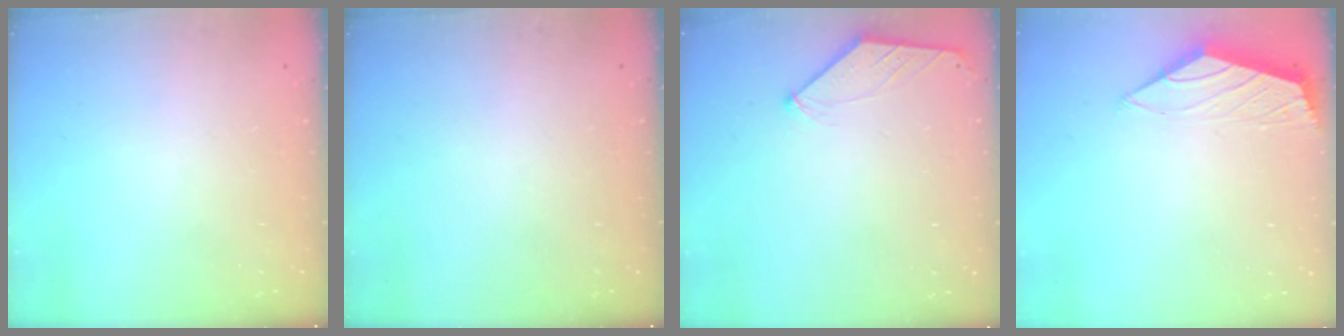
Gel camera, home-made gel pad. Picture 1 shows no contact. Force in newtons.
{"total": 0.0}
{"total": 0.5, "press": 0.4, "slide": 0.3}
{"total": 1.5, "press": 1.4, "slide": 0.5}